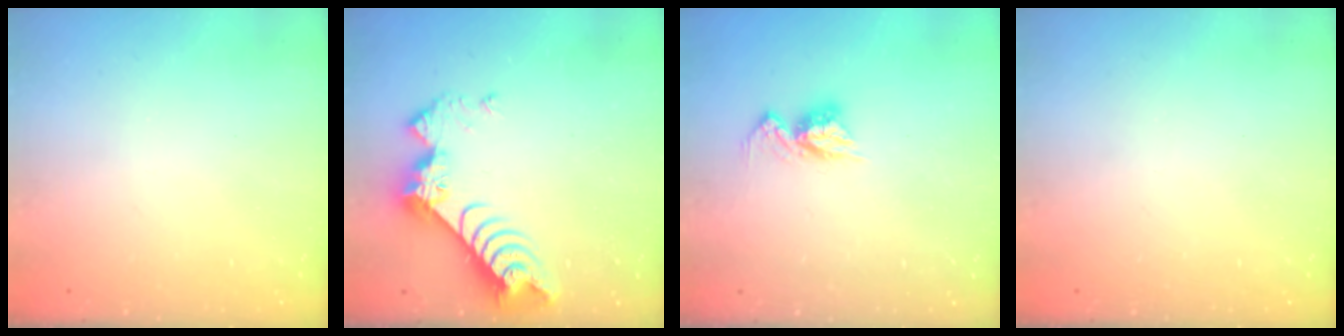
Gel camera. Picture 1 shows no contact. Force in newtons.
{"total": 9.3, "press": 9.3, "slide": 0.8}
{"total": 8.1, "press": 8.1, "slide": 0.8}
{"total": 0.0}